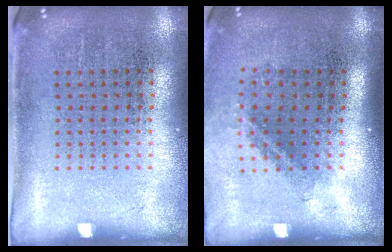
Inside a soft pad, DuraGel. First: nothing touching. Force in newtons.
{"total": 1.5, "press": 1.0, "slide": 1.0}